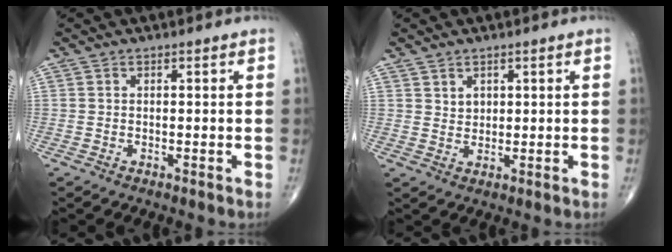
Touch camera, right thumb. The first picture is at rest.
{"total": 2.2, "force": [1.2, 1.7, 0.7], "torque": [0.002, -0.009, 0.022]}